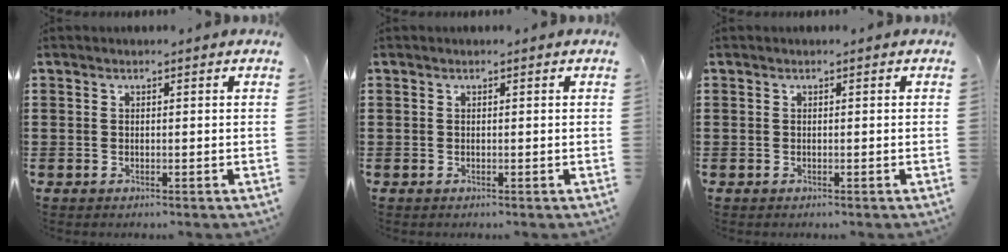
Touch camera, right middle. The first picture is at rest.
{"total": 0.0}
{"total": 0.0}